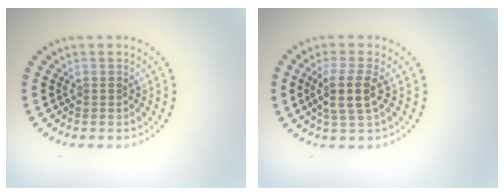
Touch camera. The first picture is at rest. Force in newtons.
{"total": 3.0, "press": 2.6, "slide": 1.4}